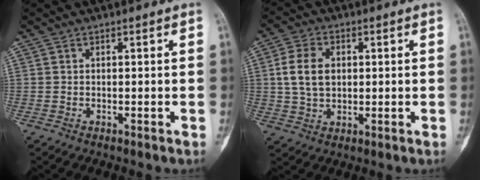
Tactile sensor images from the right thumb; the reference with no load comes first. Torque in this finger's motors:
{"motor_torque": [1.11, 1.37, 0.53, -0.49, 0.27]}